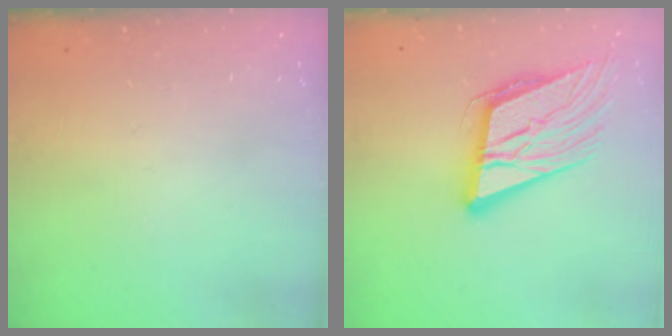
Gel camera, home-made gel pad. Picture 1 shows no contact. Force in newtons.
{"total": 19.0, "press": 18.5, "slide": 4.3}